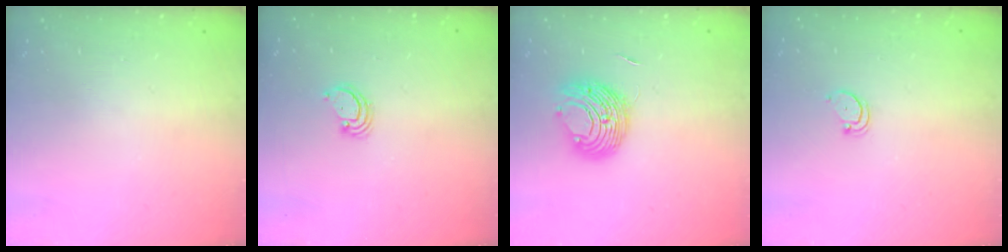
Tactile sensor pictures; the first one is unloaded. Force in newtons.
{"total": 2.6, "press": 2.6, "slide": 0.2}
{"total": 9.4, "press": 9.3, "slide": 1.0}
{"total": 2.7, "press": 2.7, "slide": 0.2}